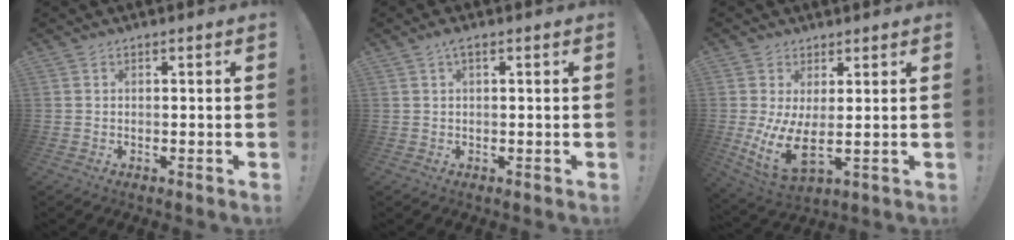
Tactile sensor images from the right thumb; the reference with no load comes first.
{"total": 2.0, "force": [0.9, 0.5, 1.7], "torque": [-0.028, 0.000, 0.013]}
{"total": 9.3, "force": [1.4, 3.7, 8.4], "torque": [-0.153, -0.027, 0.029]}